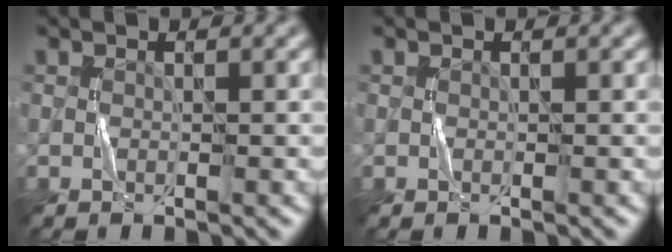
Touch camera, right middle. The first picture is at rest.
{"total": 0.0}